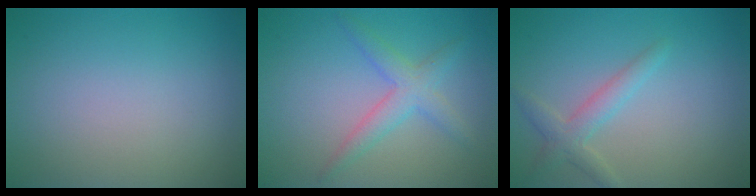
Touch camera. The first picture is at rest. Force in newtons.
{"total": 2.9, "press": 2.9, "slide": 0.1}
{"total": 2.3, "press": 2.3, "slide": 0.1}